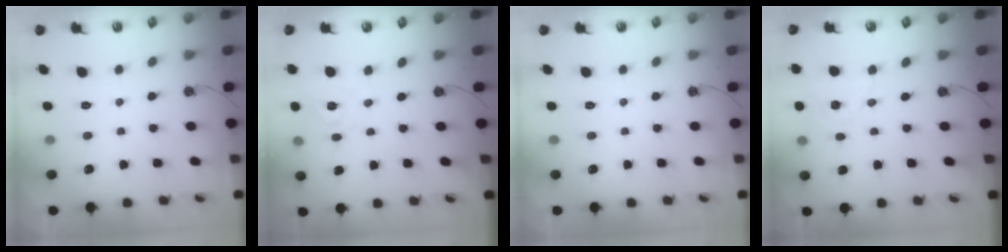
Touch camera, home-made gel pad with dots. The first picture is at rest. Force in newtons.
{"total": 3.4, "press": 3.4, "slide": 0.1}
{"total": 0.0}
{"total": 3.6, "press": 3.5, "slide": 0.4}